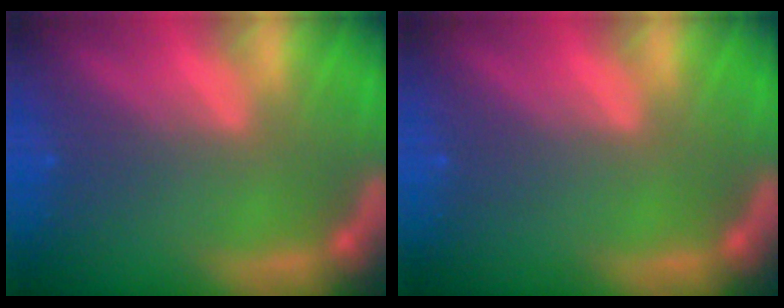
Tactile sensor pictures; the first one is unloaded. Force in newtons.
{"total": 0.0}